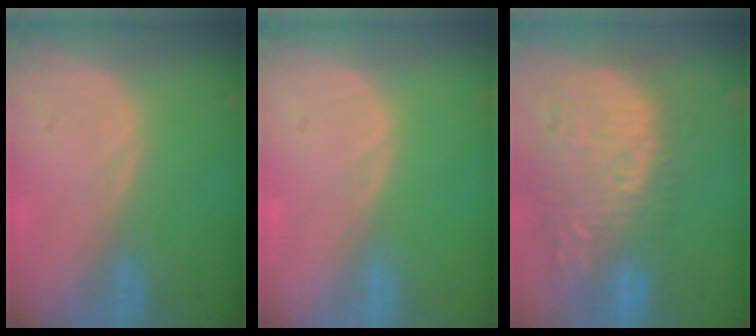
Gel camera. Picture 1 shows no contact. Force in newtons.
{"total": 0.0}
{"total": 14.6, "press": 12.6, "slide": 7.4}